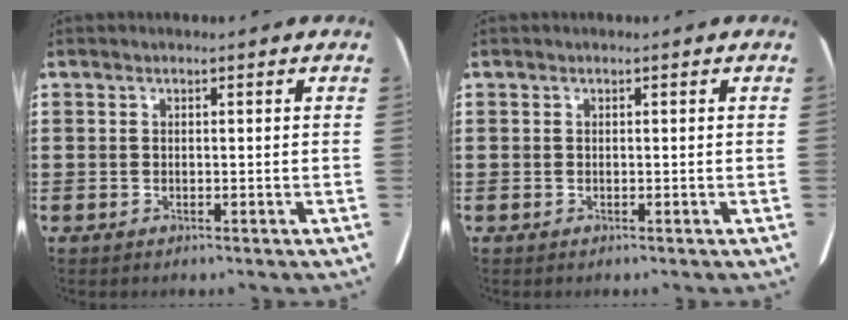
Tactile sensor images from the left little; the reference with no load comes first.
{"total": 0.0}